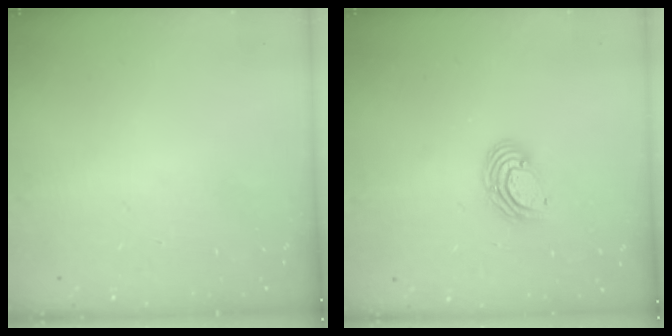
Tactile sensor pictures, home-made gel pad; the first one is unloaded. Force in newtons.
{"total": 6.0, "press": 6.0, "slide": 0.4}